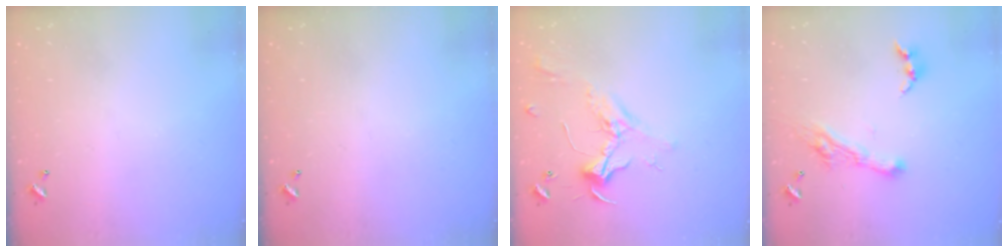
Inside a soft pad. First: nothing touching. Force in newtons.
{"total": 0.0}
{"total": 2.4, "press": 2.3, "slide": 0.8}
{"total": 6.4, "press": 6.4, "slide": 0.8}